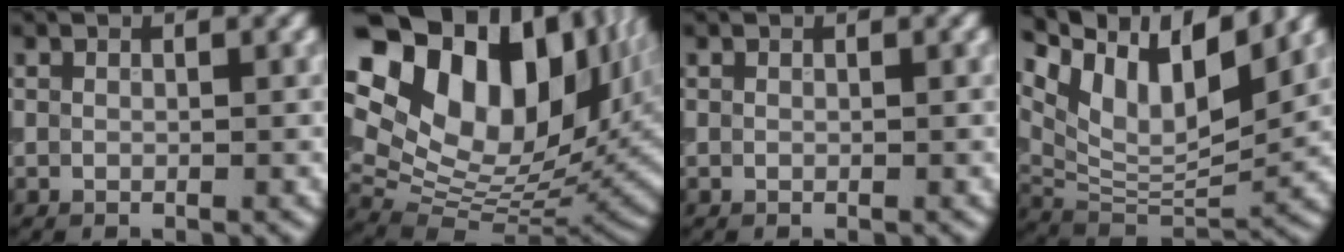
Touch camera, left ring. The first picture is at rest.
{"total": 21.7, "force": [8.4, 14.8, 13.4], "torque": [-0.251, 0.054, 0.161]}
{"total": 0.0}
{"total": 11.0, "force": [6.2, 4.3, 8.0], "torque": [-0.143, 0.005, 0.115]}